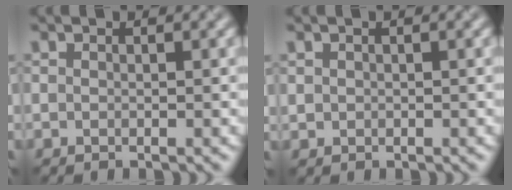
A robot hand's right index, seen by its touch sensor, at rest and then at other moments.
{"total": 0.6, "force": [0.2, 0.5, 0.1], "torque": [0.000, -0.002, 0.005]}